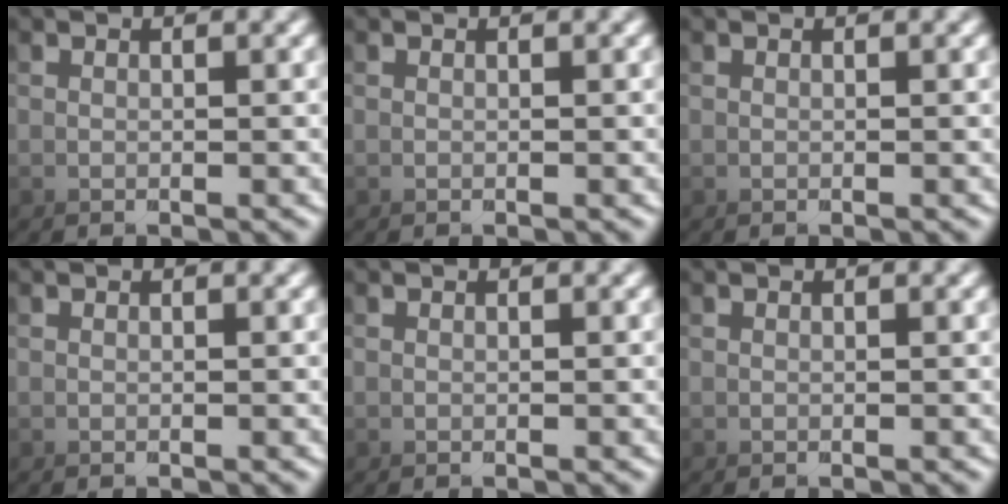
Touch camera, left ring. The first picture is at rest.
{"total": 0.0}
{"total": 0.0}
{"total": 0.0}
{"total": 0.0}
{"total": 0.0}